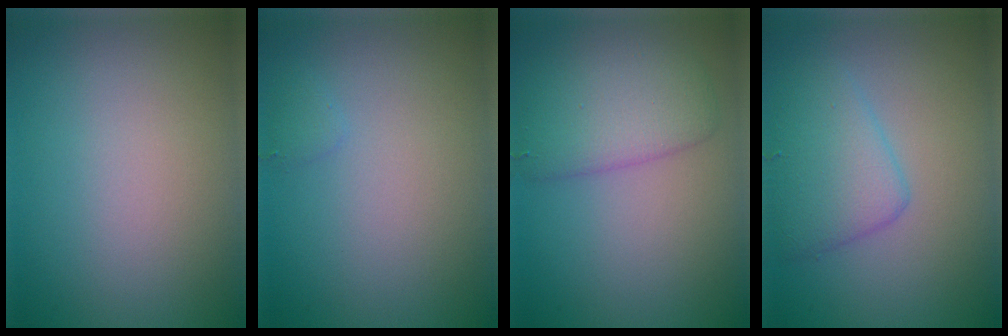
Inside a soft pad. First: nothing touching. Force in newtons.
{"total": 0.6, "press": 0.6, "slide": 0.0}
{"total": 4.2, "press": 4.2, "slide": 0.1}
{"total": 3.7, "press": 3.7, "slide": 0.1}